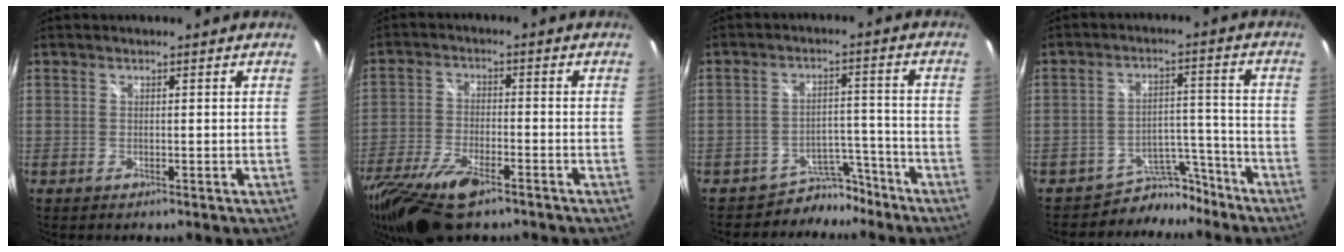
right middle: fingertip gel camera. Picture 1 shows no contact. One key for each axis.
{"total": 16.8, "fx": -11.4, "fy": 6.4, "fz": 10.5, "tx": -0.241, "ty": -0.045, "tz": -0.213}
{"total": 6.8, "fx": -5.9, "fy": 3.4, "fz": 0.0, "tx": 0.001, "ty": 0.026, "tz": -0.087}
{"total": 8.0, "fx": -7.0, "fy": 3.8, "fz": 0.2, "tx": -0.002, "ty": 0.034, "tz": -0.104}